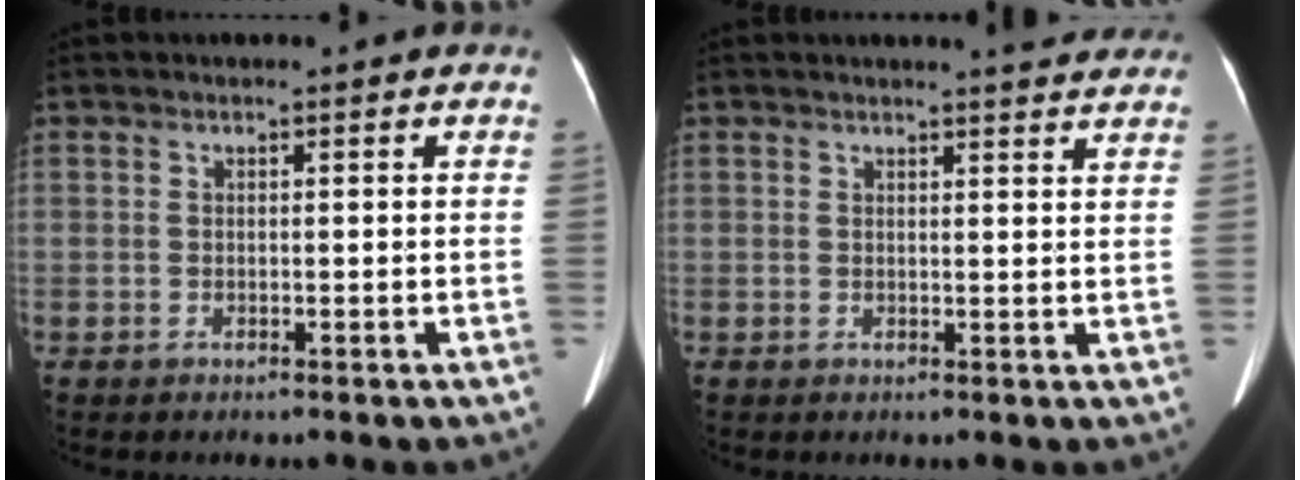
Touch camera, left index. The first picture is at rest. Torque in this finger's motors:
{"motor_torque": [0.23, -0.66, 0.00, 0.04]}